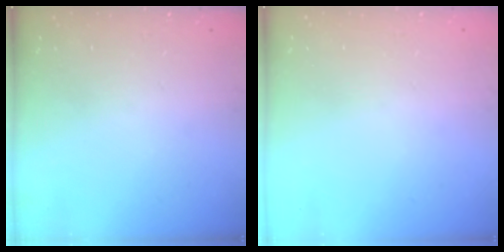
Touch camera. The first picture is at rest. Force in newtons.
{"total": 0.8, "press": 0.8, "slide": 0.1}